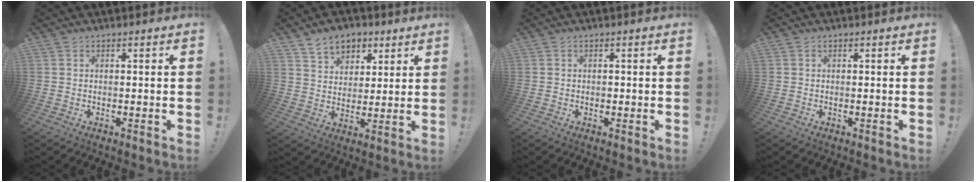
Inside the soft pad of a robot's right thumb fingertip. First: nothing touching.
{"total": 9.3, "force": [5.8, 6.7, 2.8], "torque": [-0.041, -0.033, 0.112]}
{"total": 0.7, "force": [-0.4, 0.5, 0.1], "torque": [-0.003, 0.002, -0.007]}
{"total": 0.0}